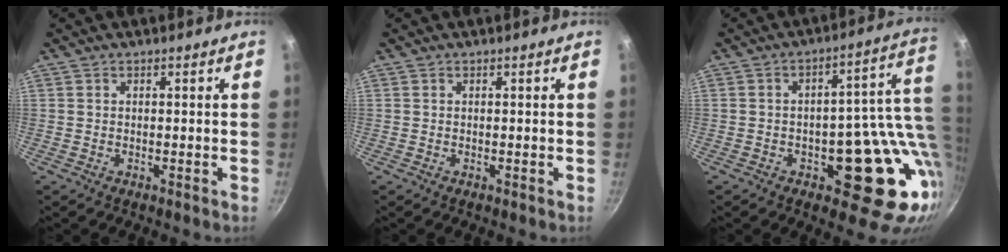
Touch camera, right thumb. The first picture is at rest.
{"total": 0.0}
{"total": 16.0, "force": [-0.2, 8.9, 13.3], "torque": [-0.115, 0.008, 0.006]}